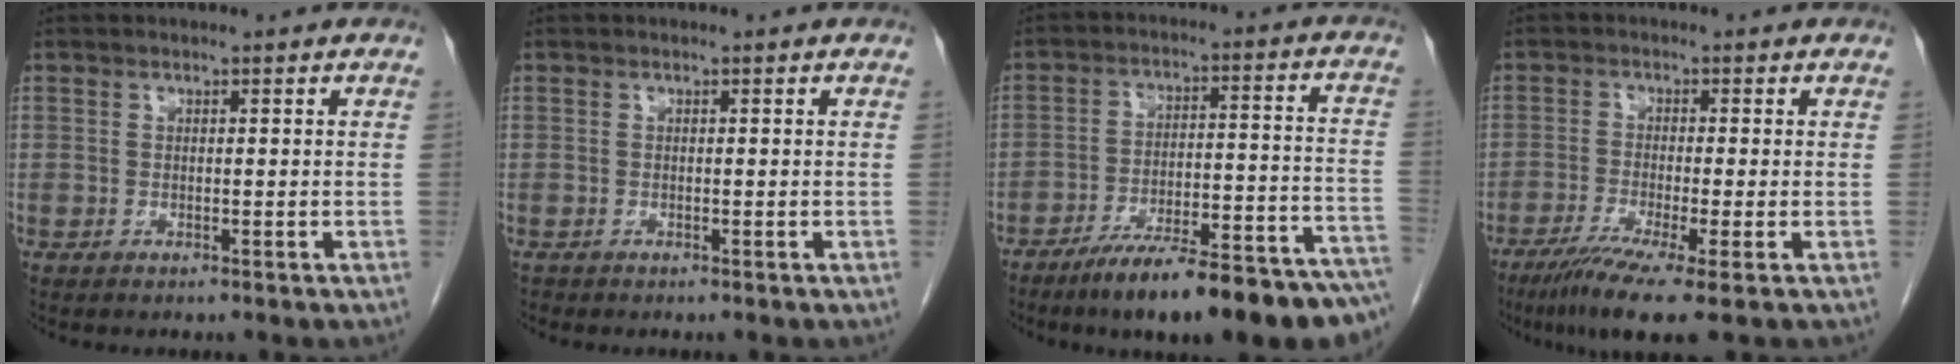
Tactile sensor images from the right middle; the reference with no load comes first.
{"total": 0.0}
{"total": 20.5, "force": [-16.4, 2.2, 12.1], "torque": [-0.105, 0.025, -0.242]}
{"total": 8.1, "force": [-4.9, -0.3, 6.4], "torque": [-0.108, -0.023, -0.083]}